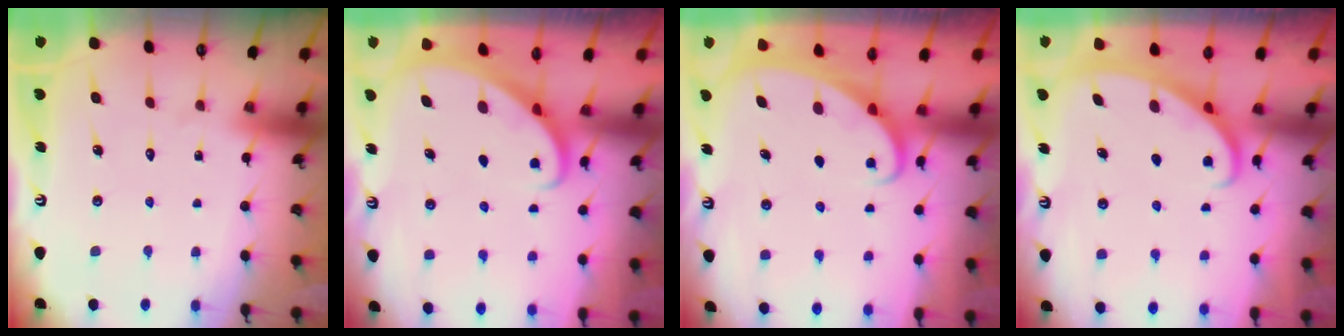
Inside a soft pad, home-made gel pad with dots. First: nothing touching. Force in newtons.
{"total": 2.4, "press": 2.3, "slide": 0.3}
{"total": 1.8, "press": 1.8, "slide": 0.1}
{"total": 3.1, "press": 3.1, "slide": 0.1}